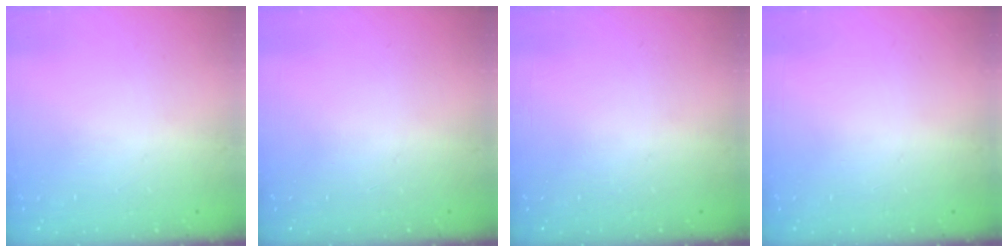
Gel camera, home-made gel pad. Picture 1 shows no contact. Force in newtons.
{"total": 0.0}
{"total": 0.0}
{"total": 0.0}